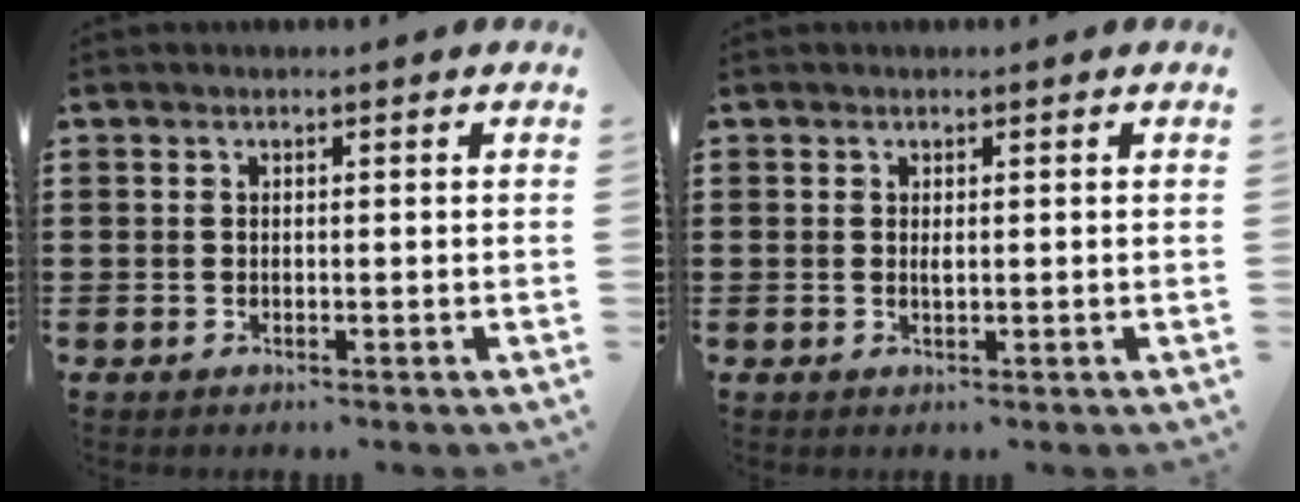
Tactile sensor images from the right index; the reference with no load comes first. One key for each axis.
{"total": 0.8, "fx": 0.2, "fy": 0.2, "fz": 0.8, "tx": -0.015, "ty": 0.000, "tz": 0.003}